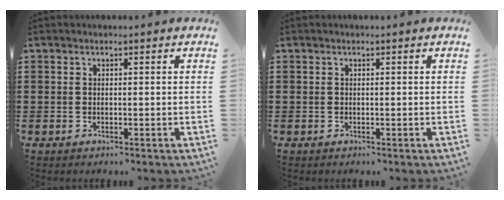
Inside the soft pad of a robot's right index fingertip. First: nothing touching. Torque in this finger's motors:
{"motor_torque": [0.02, 0.02, 0.00, 0.00]}